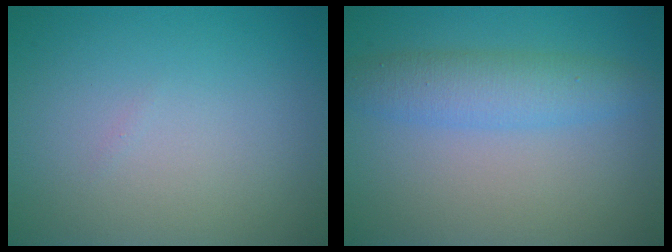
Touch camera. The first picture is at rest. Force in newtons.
{"total": 3.7, "press": 3.7, "slide": 0.1}